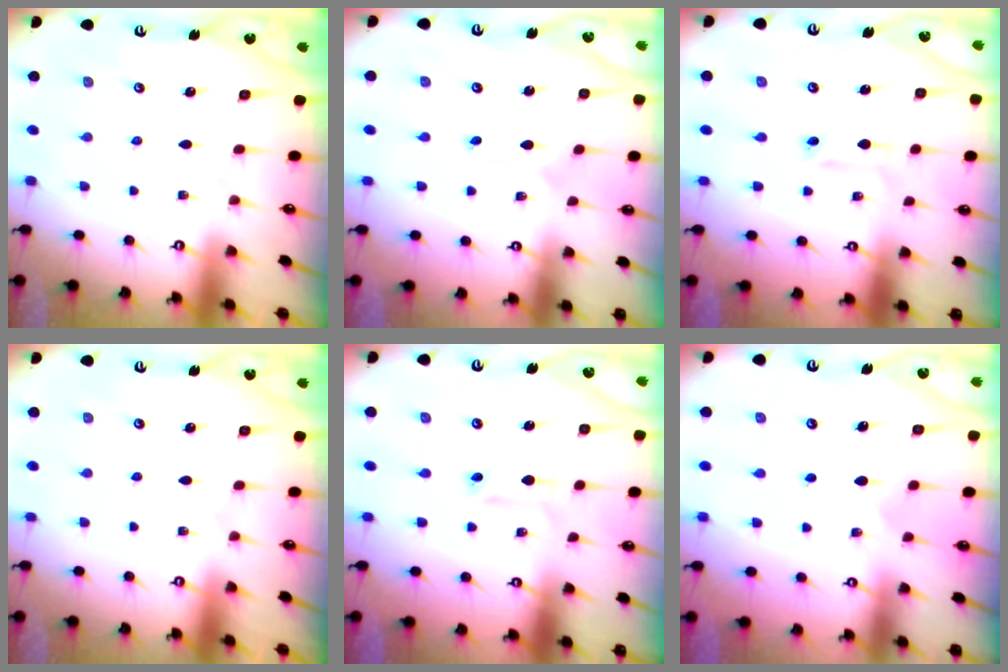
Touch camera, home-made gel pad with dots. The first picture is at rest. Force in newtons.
{"total": 2.2, "press": 2.1, "slide": 0.3}
{"total": 2.3, "press": 2.1, "slide": 0.9}
{"total": 0.0}
{"total": 2.3, "press": 2.1, "slide": 0.9}
{"total": 4.5, "press": 4.4, "slide": 0.2}